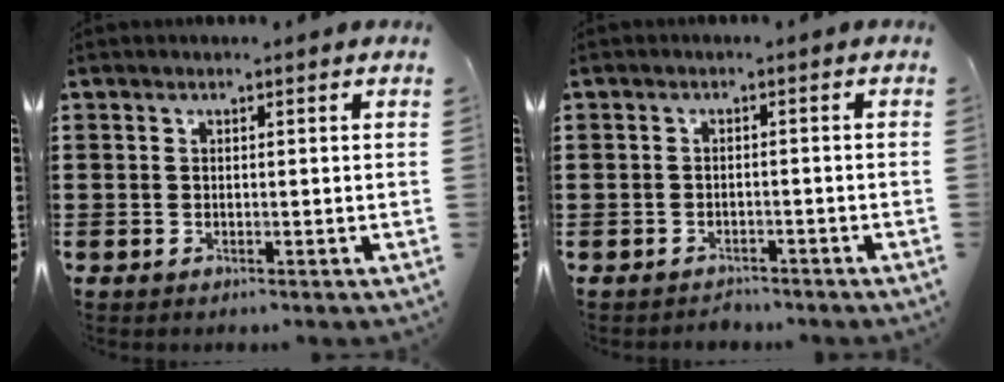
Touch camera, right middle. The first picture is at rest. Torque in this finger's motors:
{"motor_torque": [-1.76, 0.38, -0.59, -0.18]}